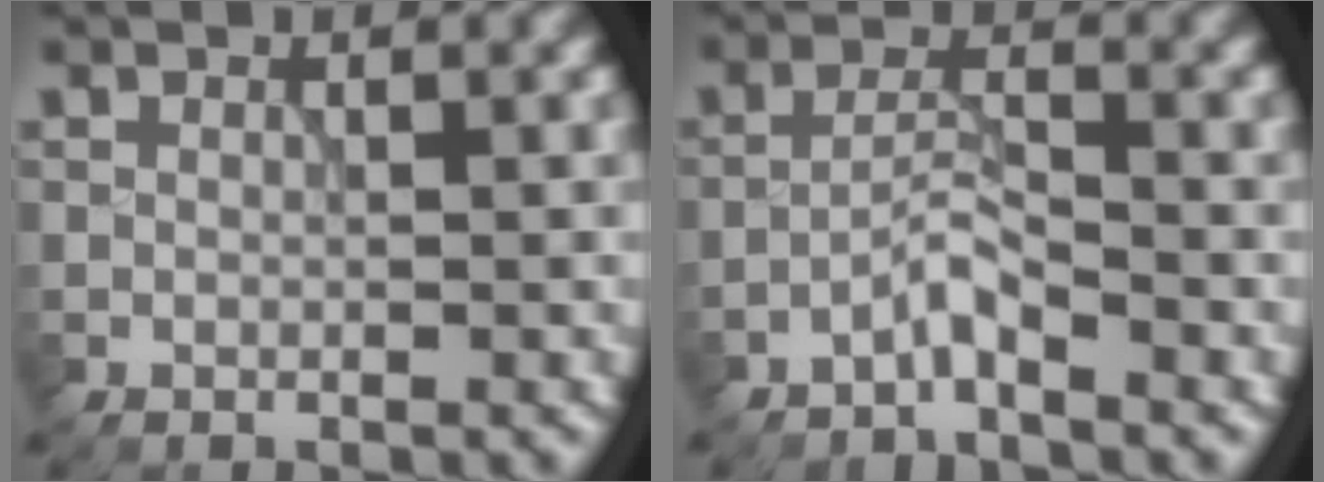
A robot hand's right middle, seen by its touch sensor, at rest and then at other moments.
{"total": 2.1, "force": [-1.7, 0.1, 1.2], "torque": [-0.023, 0.011, -0.039]}